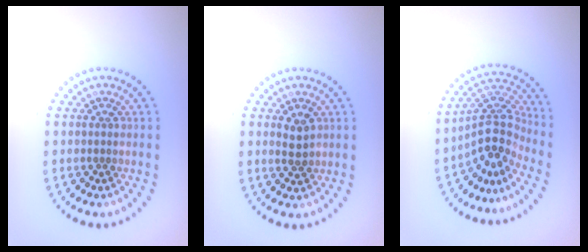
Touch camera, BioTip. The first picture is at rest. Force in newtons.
{"total": 1.9, "press": 1.8, "slide": 0.4}
{"total": 4.3, "press": 3.1, "slide": 3.0}